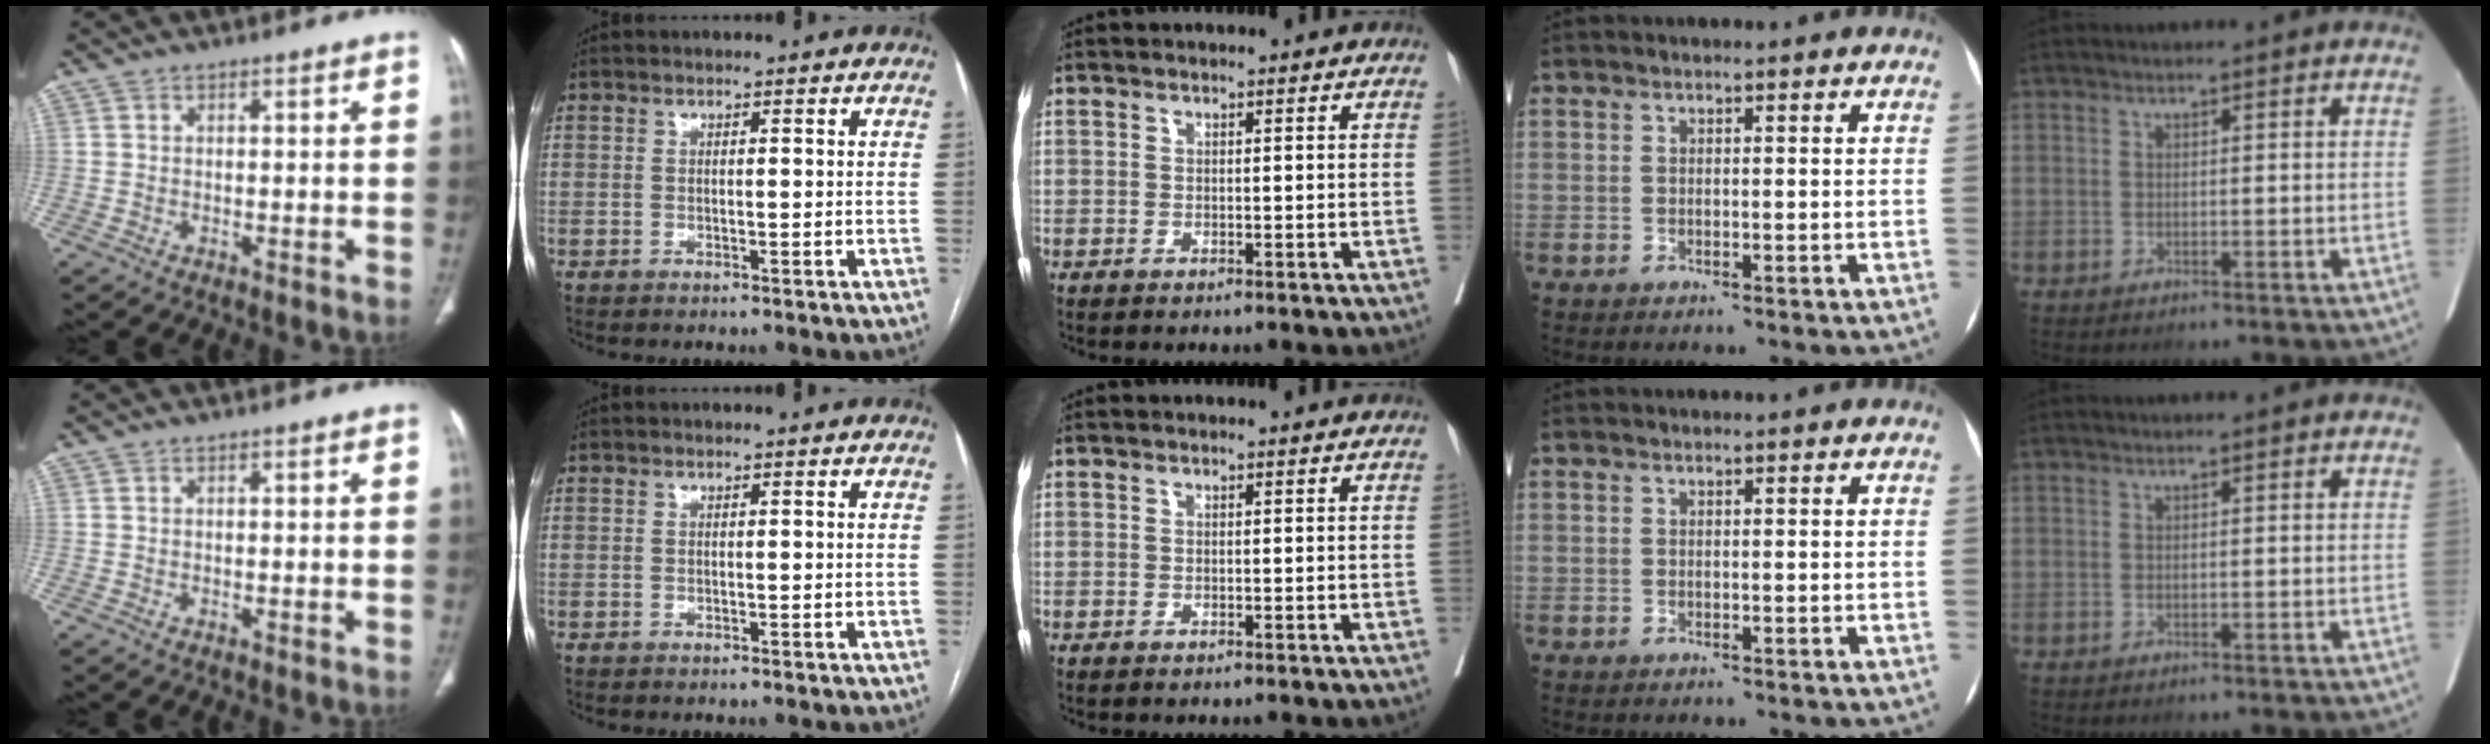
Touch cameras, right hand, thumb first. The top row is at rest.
{}